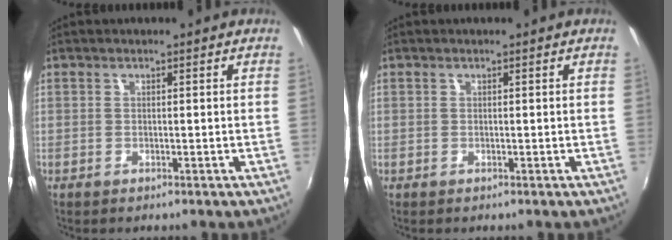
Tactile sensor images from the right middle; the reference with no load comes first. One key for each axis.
{"total": 0.0}